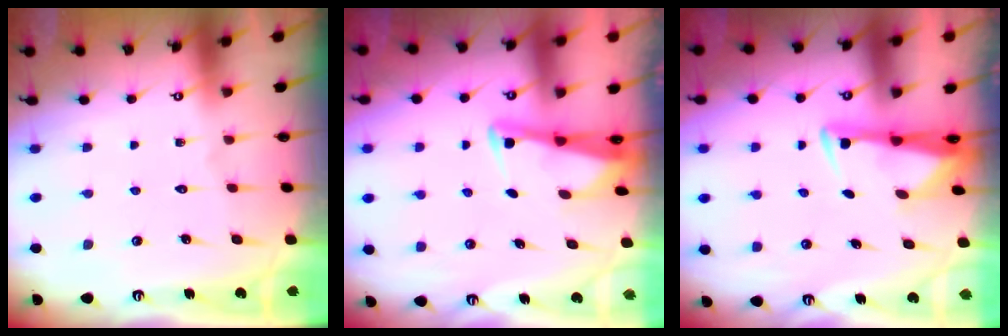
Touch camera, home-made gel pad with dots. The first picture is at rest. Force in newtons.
{"total": 2.9, "press": 2.8, "slide": 0.3}
{"total": 2.9, "press": 2.8, "slide": 0.9}